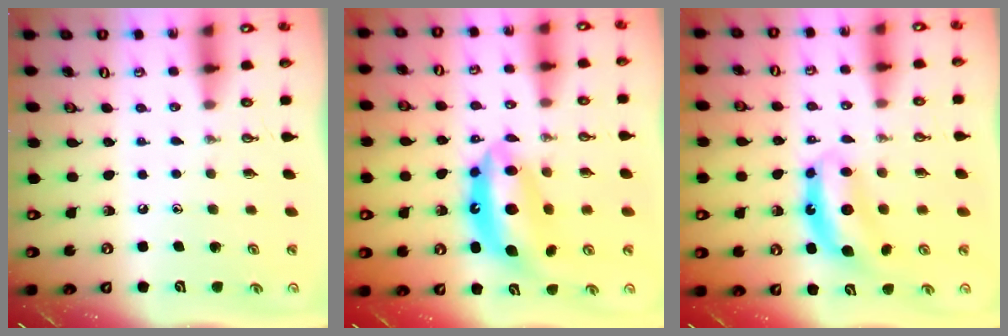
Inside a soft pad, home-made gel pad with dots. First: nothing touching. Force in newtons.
{"total": 12.9, "press": 12.9, "slide": 0.8}
{"total": 7.6, "press": 7.6, "slide": 0.6}